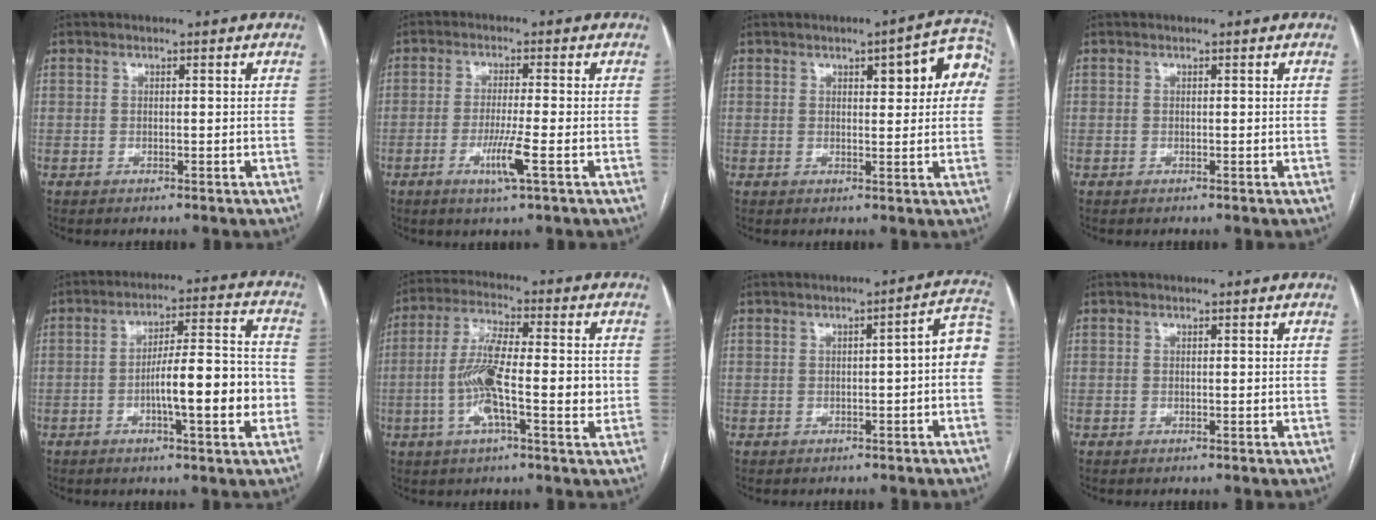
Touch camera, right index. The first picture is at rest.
{"total": 5.3, "force": [-2.0, -0.4, 4.9], "torque": [-0.094, -0.013, -0.037]}
{"total": 8.3, "force": [2.4, 2.4, 7.6], "torque": [-0.086, 0.023, 0.026]}
{"total": 0.0}
{"total": 12.3, "force": [-3.0, 1.7, 11.8], "torque": [-0.185, 0.017, -0.045]}
{"total": 11.8, "force": [-1.5, 2.8, 11.3], "torque": [-0.211, 0.009, -0.032]}
{"total": 5.5, "force": [-0.4, 1.0, 5.4], "torque": [-0.059, 0.024, -0.009]}
{"total": 0.0}